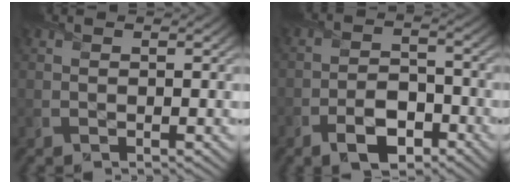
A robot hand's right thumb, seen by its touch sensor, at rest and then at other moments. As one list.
[{"total": 6.0, "force": [-3.7, 3.0, 3.7], "torque": [-0.060, 0.000, -0.072]}]